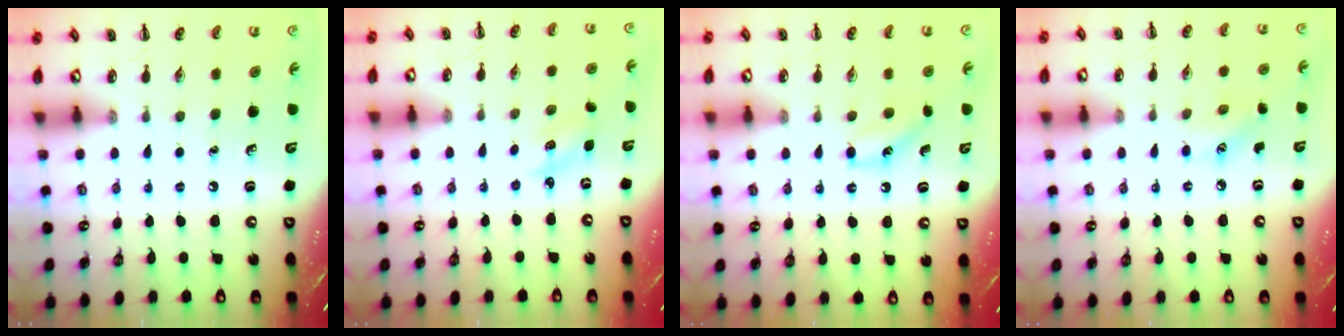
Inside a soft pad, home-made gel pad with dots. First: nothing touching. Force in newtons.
{"total": 2.2, "press": 2.1, "slide": 0.6}
{"total": 7.5, "press": 7.2, "slide": 2.0}
{"total": 4.8, "press": 4.6, "slide": 1.3}